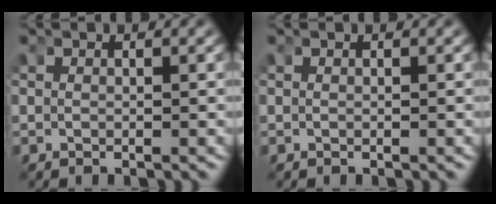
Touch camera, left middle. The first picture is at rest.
{"total": 0.0}